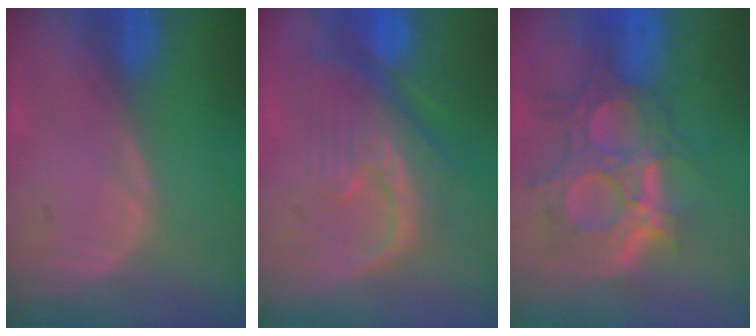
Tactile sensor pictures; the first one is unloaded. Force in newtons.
{"total": 10.3, "press": 9.1, "slide": 4.9}
{"total": 12.0, "press": 10.8, "slide": 5.4}